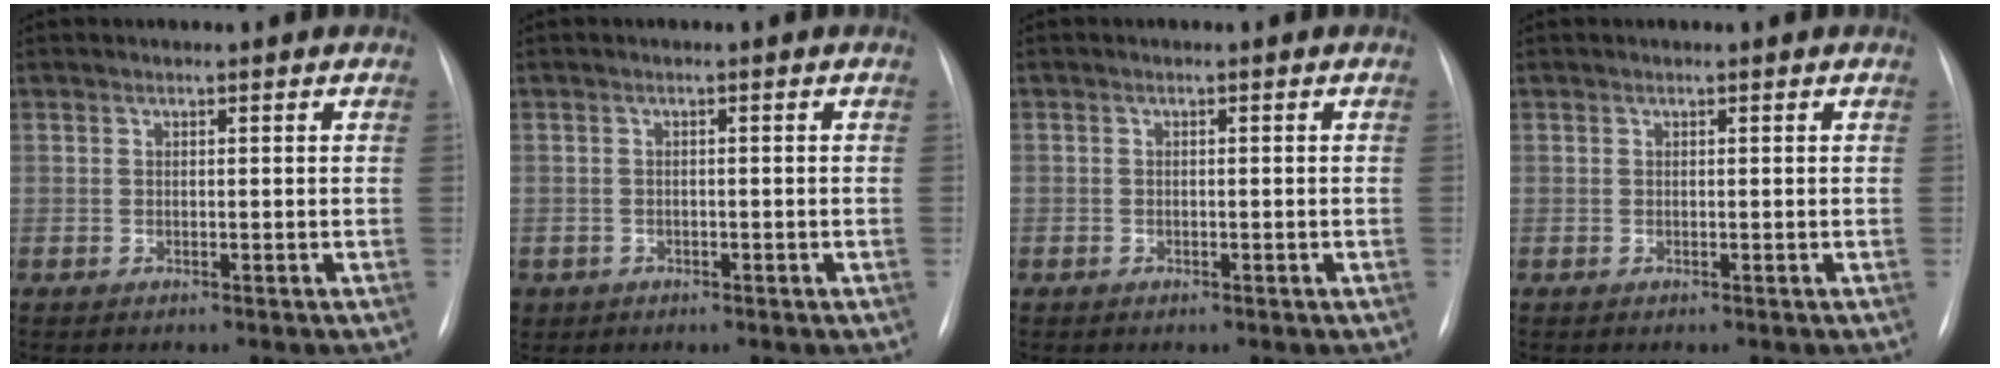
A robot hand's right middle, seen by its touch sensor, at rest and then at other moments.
{"total": 2.4, "force": [-1.2, 2.0, 0.4], "torque": [-0.011, 0.001, -0.014]}
{"total": 0.7, "force": [-0.4, 0.5, 0.1], "torque": [-0.006, 0.002, -0.006]}
{"total": 0.0}